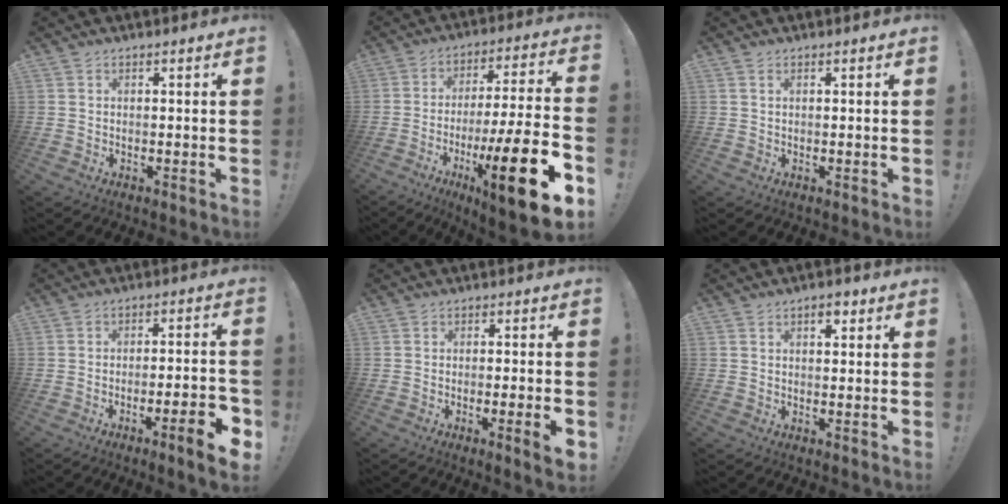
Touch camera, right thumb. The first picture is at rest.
{"total": 21.9, "force": [-9.3, 3.4, 19.5], "torque": [-0.322, 0.048, -0.147]}
{"total": 0.7, "force": [0.3, 0.2, 0.5], "torque": [-0.019, 0.004, 0.008]}
{"total": 9.3, "force": [-4.7, 1.2, 7.9], "torque": [-0.116, 0.019, -0.073]}
{"total": 5.3, "force": [-1.8, 0.1, 5.0], "torque": [-0.081, 0.001, -0.024]}
{"total": 3.0, "force": [1.5, 1.6, 2.0], "torque": [-0.026, 0.001, 0.023]}